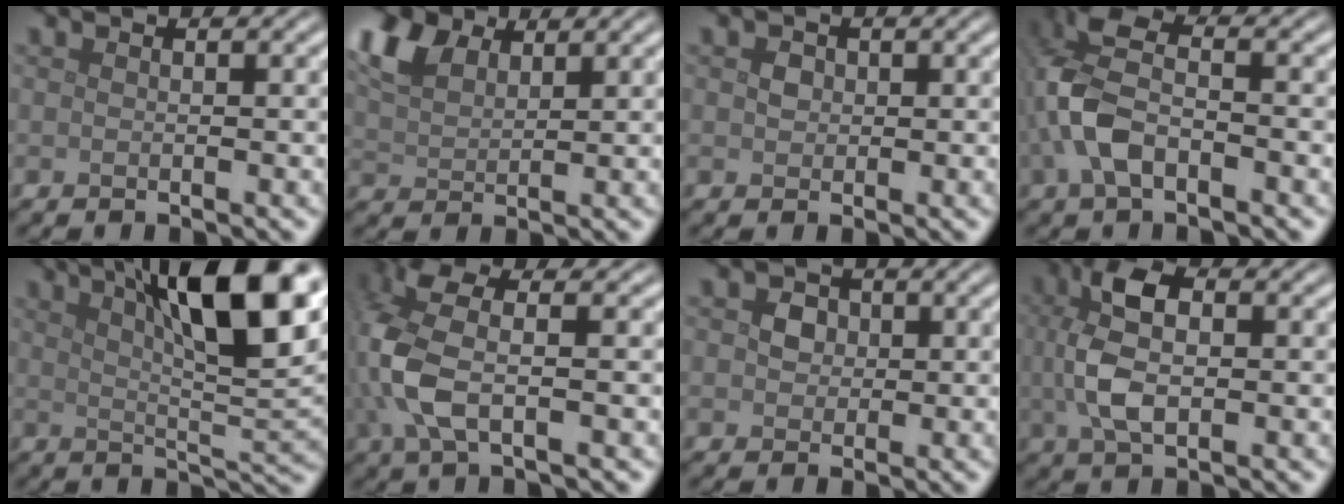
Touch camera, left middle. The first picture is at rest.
{"total": 7.1, "force": [4.5, 3.8, 4.0], "torque": [-0.113, 0.023, 0.080]}
{"total": 1.0, "force": [0.1, 1.0, 0.3], "torque": [-0.006, -0.002, 0.000]}
{"total": 6.2, "force": [-1.6, 3.3, 5.0], "torque": [-0.124, 0.011, -0.042]}
{"total": 13.1, "force": [5.8, 3.6, 11.1], "torque": [-0.153, 0.013, 0.088]}
{"total": 6.0, "force": [-0.6, 2.5, 5.4], "torque": [-0.134, 0.010, -0.017]}
{"total": 1.8, "force": [0.1, 1.6, 0.7], "torque": [-0.008, -0.002, 0.000]}
{"total": 5.8, "force": [0.4, 3.1, 4.9], "torque": [-0.109, 0.007, 0.003]}